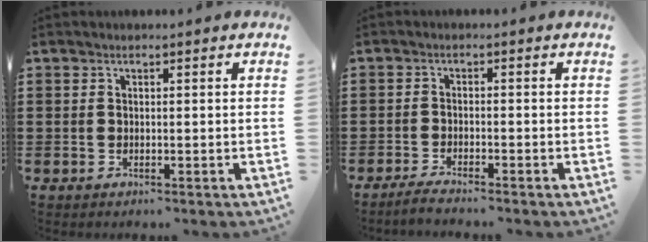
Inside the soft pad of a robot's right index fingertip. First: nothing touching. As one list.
[{"total": 1.8, "force": [-1.8, -0.1, 0.5], "torque": [-0.009, 0.002, -0.034]}]